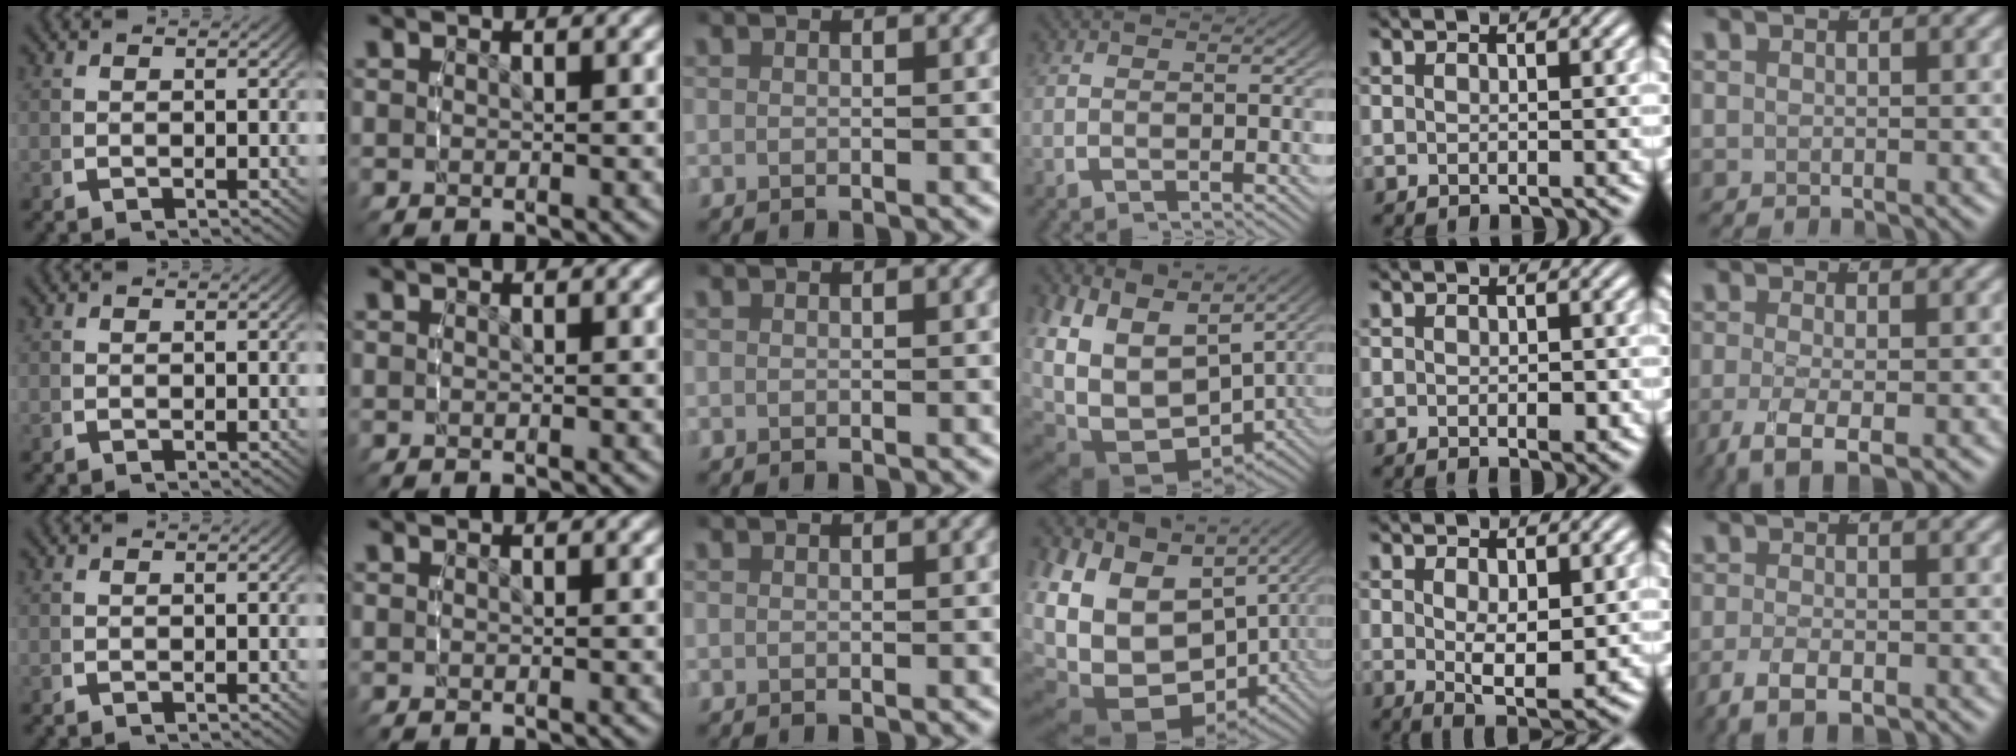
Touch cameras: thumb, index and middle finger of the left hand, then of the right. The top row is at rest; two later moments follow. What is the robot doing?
{"motion": "lift_and_place", "object": "air blower"}